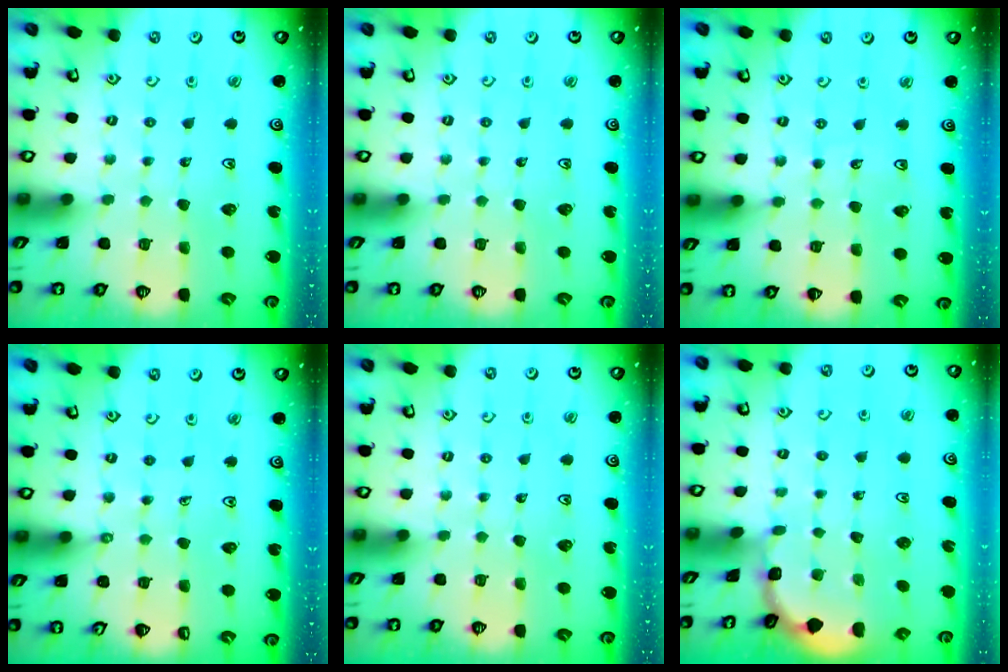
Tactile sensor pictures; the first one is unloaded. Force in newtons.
{"total": 0.0}
{"total": 2.9, "press": 2.1, "slide": 2.1}
{"total": 0.9, "press": 0.9, "slide": 0.1}
{"total": 0.0}
{"total": 2.3, "press": 2.3, "slide": 0.1}